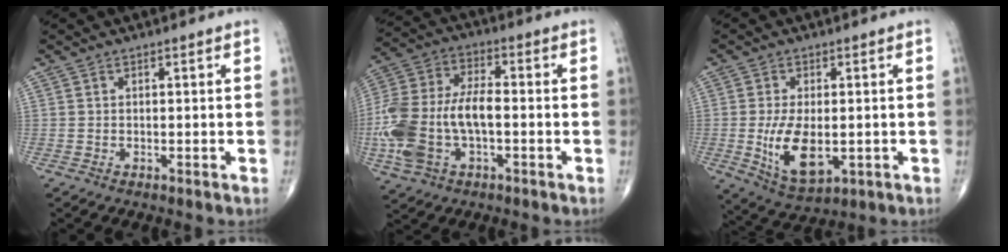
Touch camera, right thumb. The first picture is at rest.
{"total": 17.9, "force": [-3.3, 9.7, 14.7], "torque": [-0.335, 0.020, -0.060]}
{"total": 10.3, "force": [-1.4, 5.3, 8.7], "torque": [-0.154, -0.016, -0.011]}